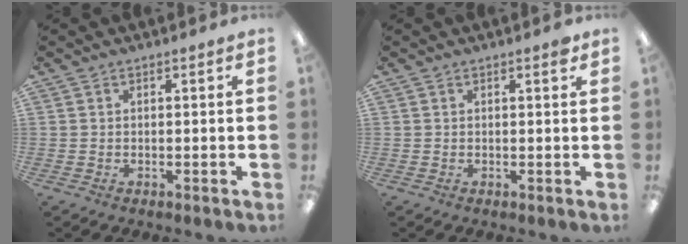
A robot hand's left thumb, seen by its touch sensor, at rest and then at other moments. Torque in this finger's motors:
{"motor_torque": [0.09, 0.02, 0.36, 0.18, 0.00]}